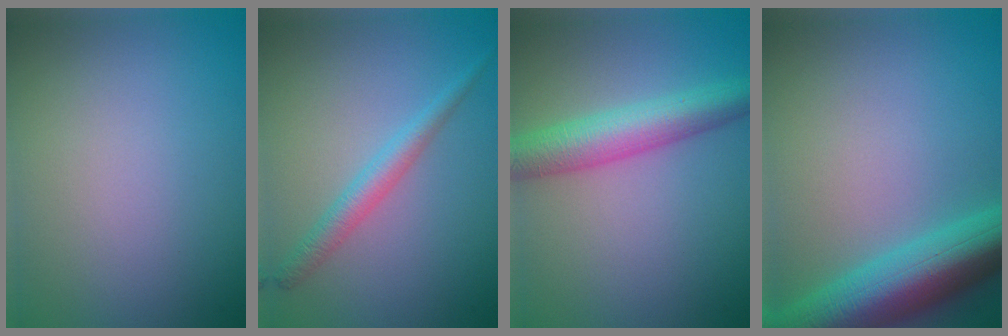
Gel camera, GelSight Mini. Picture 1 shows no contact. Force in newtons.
{"total": 2.4, "press": 2.4, "slide": 0.1}
{"total": 5.7, "press": 5.7, "slide": 0.1}
{"total": 9.2, "press": 9.2, "slide": 0.3}